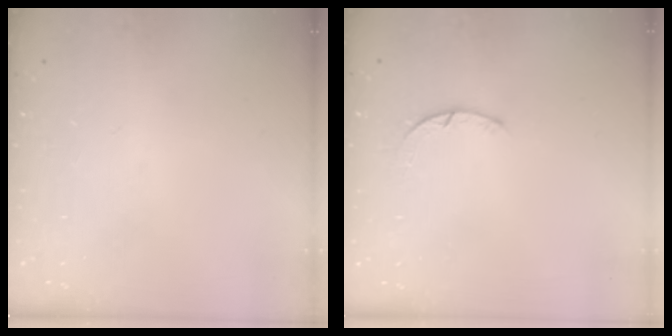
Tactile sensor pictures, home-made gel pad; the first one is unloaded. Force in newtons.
{"total": 1.2, "press": 1.2, "slide": 0.3}